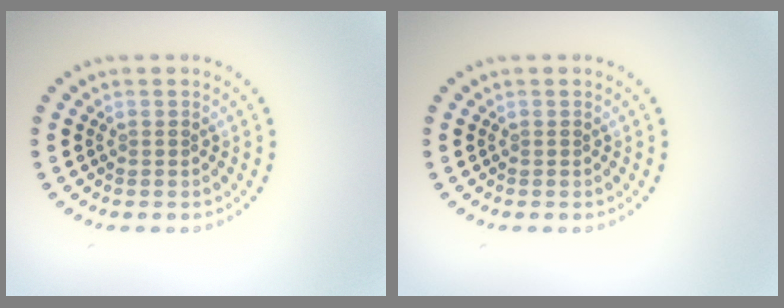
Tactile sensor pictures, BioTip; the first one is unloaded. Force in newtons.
{"total": 0.0}